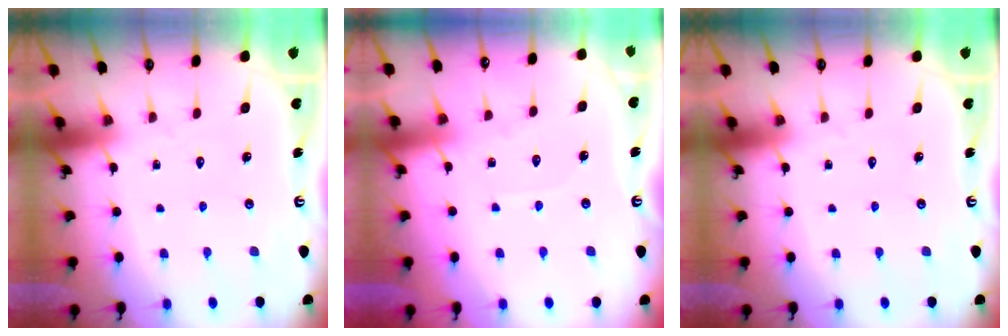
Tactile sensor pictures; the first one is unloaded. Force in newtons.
{"total": 3.1, "press": 3.1, "slide": 0.5}
{"total": 0.0}